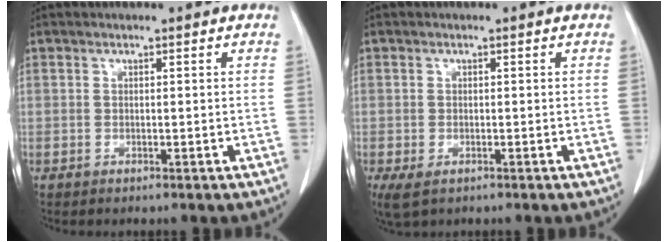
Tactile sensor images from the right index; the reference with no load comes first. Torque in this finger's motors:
{"motor_torque": [0.21, -0.42, 0.09, 0.03]}